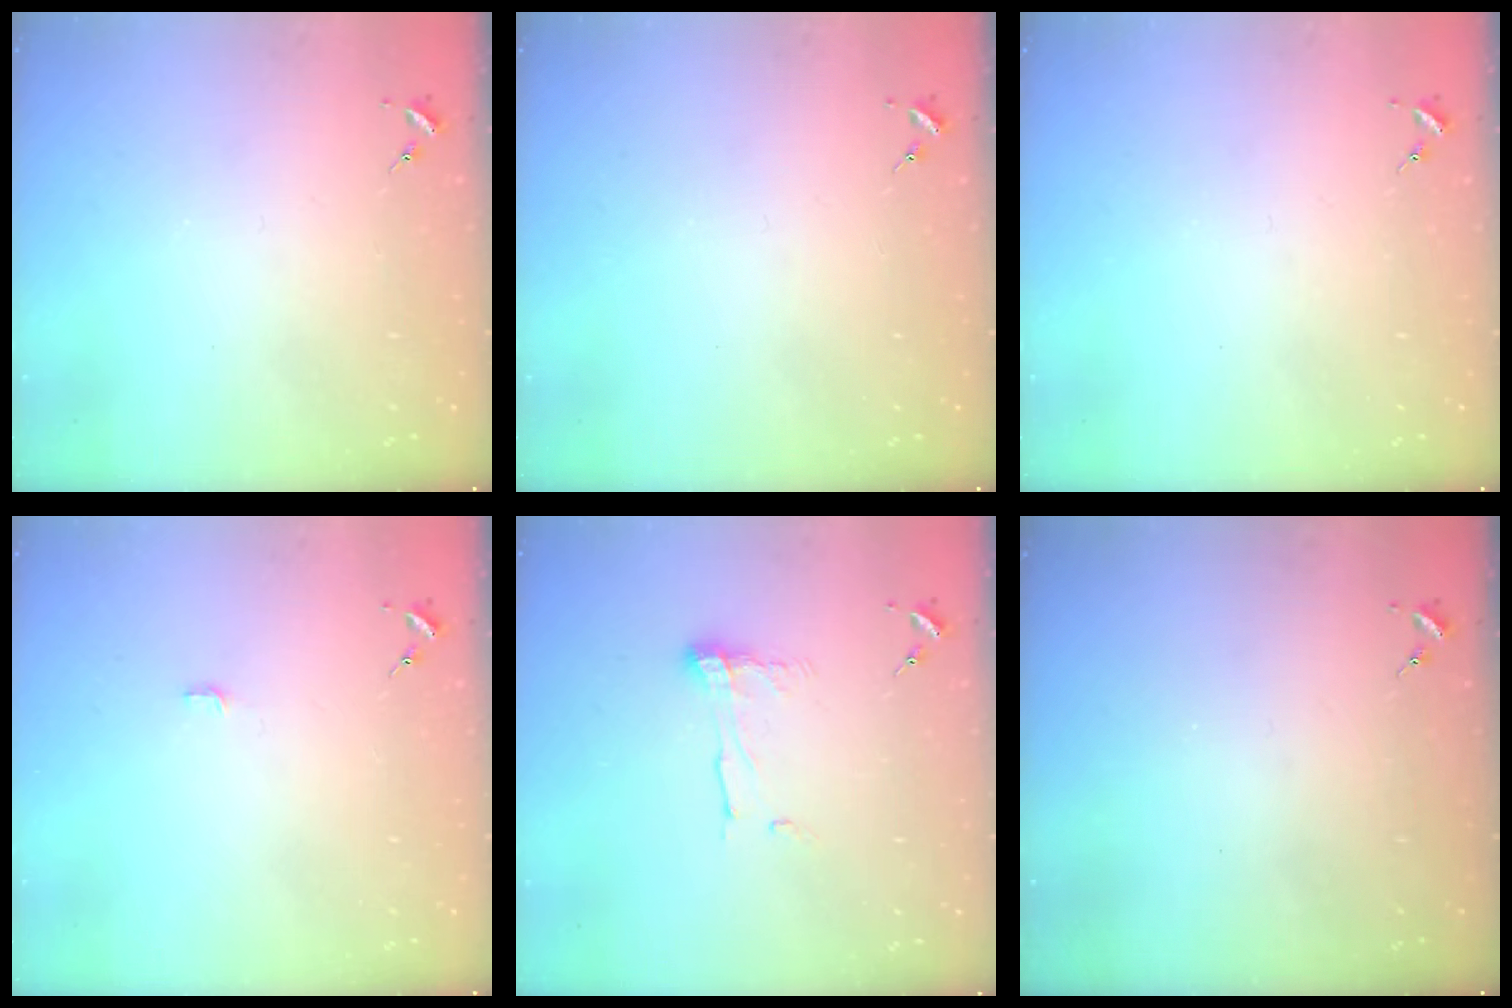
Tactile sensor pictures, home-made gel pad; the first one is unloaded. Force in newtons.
{"total": 0.0}
{"total": 0.0}
{"total": 3.2, "press": 3.2, "slide": 0.1}
{"total": 8.4, "press": 8.4, "slide": 0.7}
{"total": 0.0}